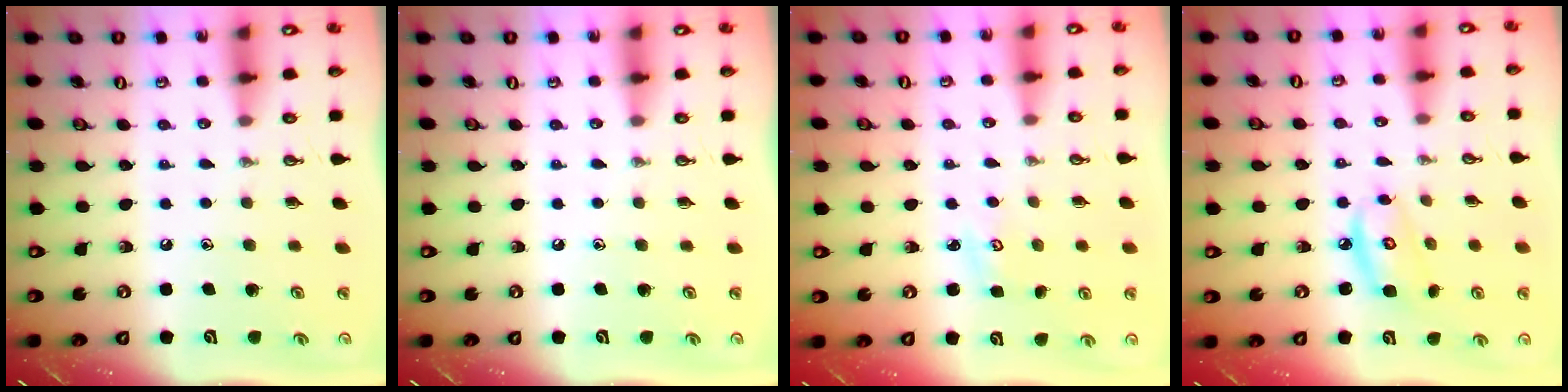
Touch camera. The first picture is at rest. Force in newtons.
{"total": 0.0}
{"total": 2.3, "press": 2.3, "slide": 0.4}
{"total": 6.9, "press": 6.9, "slide": 0.3}